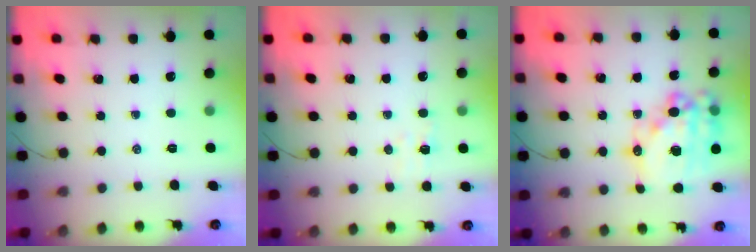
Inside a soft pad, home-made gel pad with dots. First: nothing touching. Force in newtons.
{"total": 3.0, "press": 2.9, "slide": 0.7}
{"total": 21.4, "press": 20.9, "slide": 4.6}